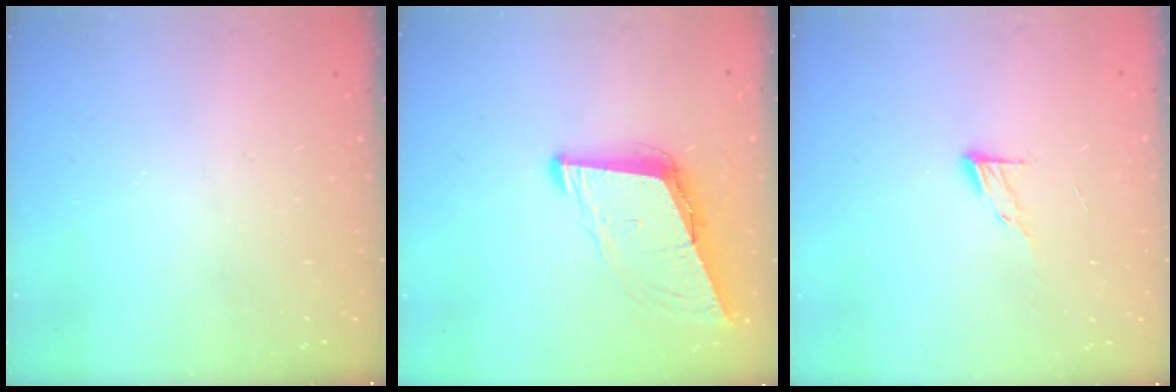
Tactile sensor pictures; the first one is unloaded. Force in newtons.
{"total": 8.6, "press": 7.7, "slide": 3.8}
{"total": 5.9, "press": 5.9, "slide": 0.6}